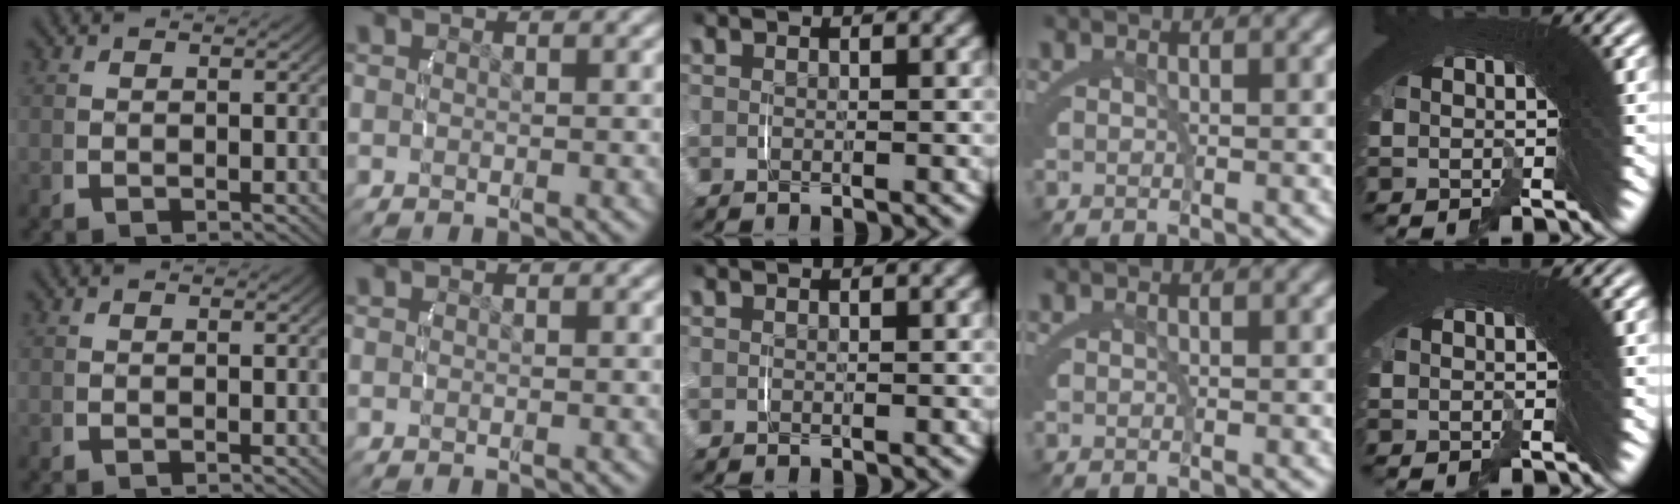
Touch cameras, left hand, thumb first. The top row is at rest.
{}